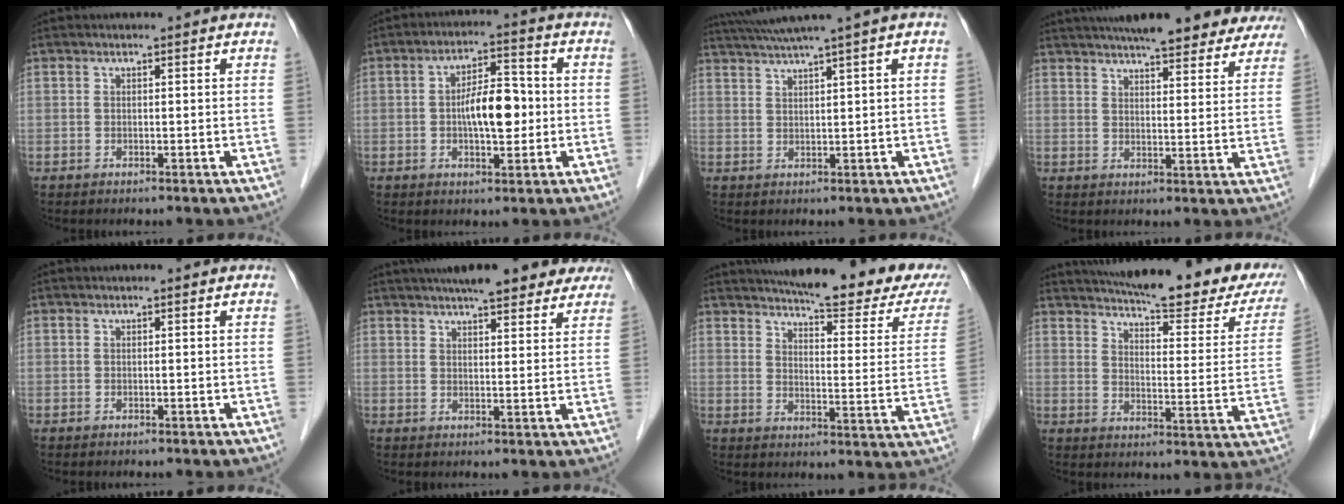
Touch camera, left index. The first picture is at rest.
{"total": 7.6, "force": [-0.7, 2.9, 7.0], "torque": [-0.126, 0.012, -0.013]}
{"total": 6.3, "force": [4.6, -1.6, 4.0], "torque": [-0.068, 0.023, 0.082]}
{"total": 21.8, "force": [18.8, 4.8, 10.0], "torque": [-0.148, 0.022, 0.229]}
{"total": 0.0}
{"total": 16.5, "force": [13.7, 4.0, 8.2], "torque": [-0.116, 0.036, 0.172]}
{"total": 23.9, "force": [20.1, 3.7, 12.4], "torque": [-0.169, -0.040, 0.238]}
{"total": 26.8, "force": [22.3, 4.8, 14.0], "torque": [-0.200, -0.040, 0.269]}